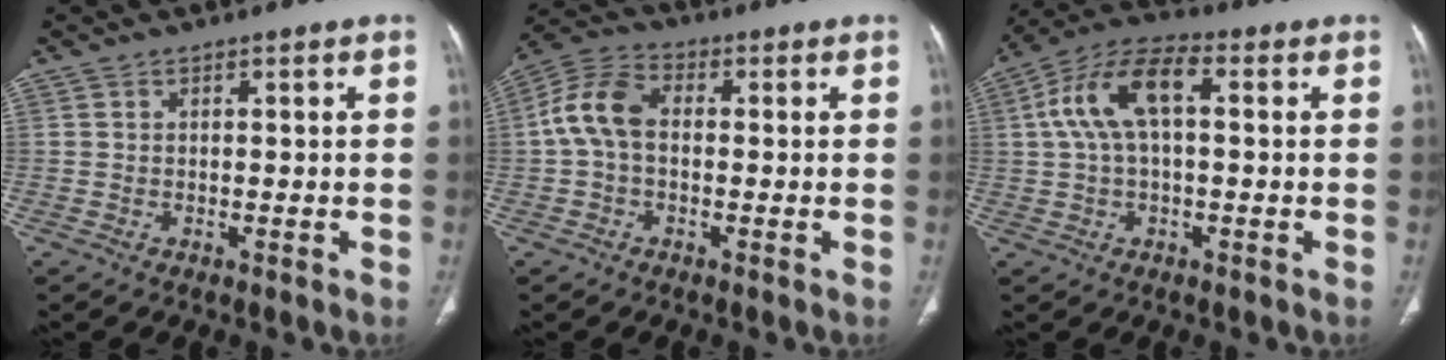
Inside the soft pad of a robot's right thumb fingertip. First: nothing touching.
{"total": 8.7, "force": [0.0, 5.7, 6.6], "torque": [-0.131, 0.026, -0.011]}
{"total": 11.7, "force": [2.0, 5.7, 10.0], "torque": [-0.202, 0.039, 0.030]}